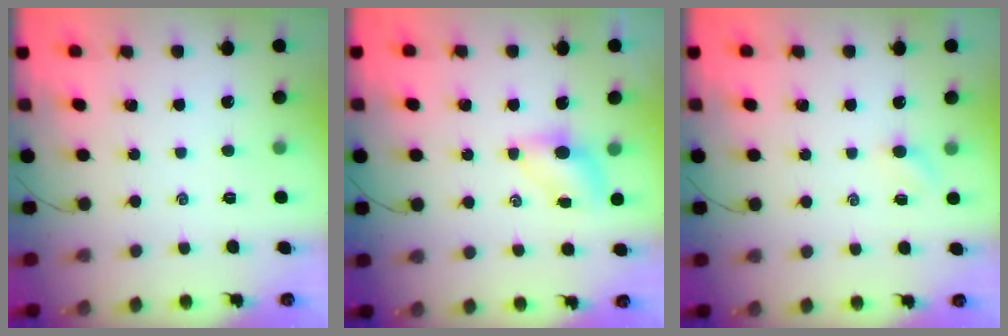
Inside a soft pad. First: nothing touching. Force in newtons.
{"total": 4.6, "press": 4.6, "slide": 0.6}
{"total": 2.5, "press": 2.4, "slide": 0.8}